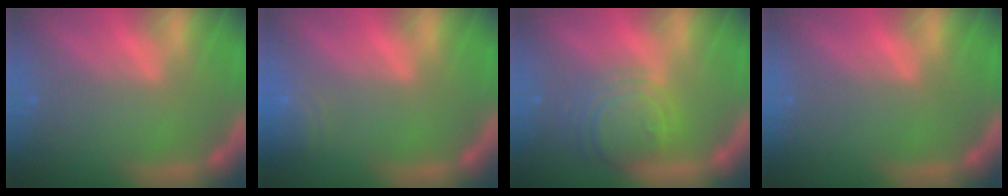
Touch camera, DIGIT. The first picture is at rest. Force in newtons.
{"total": 3.0}
{"total": 6.0}
{"total": 0.0}